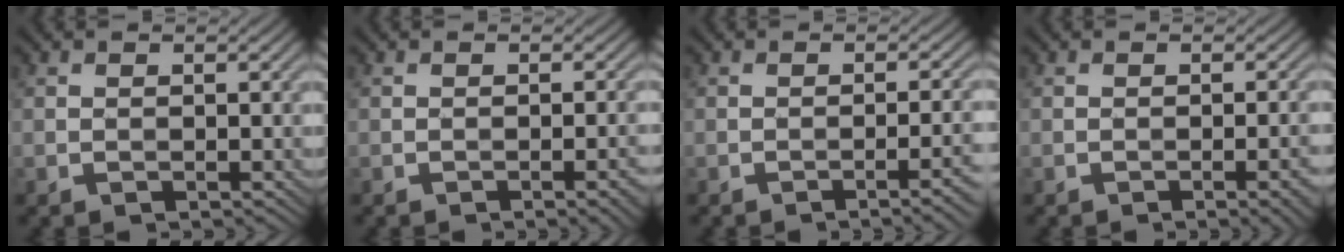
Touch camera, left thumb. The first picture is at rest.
{"total": 2.8, "force": [-1.1, 0.5, 2.5], "torque": [-0.030, 0.007, -0.019]}
{"total": 4.5, "force": [-1.9, 1.0, 4.0], "torque": [-0.046, 0.011, -0.030]}
{"total": 3.3, "force": [-1.3, 0.7, 3.0], "torque": [-0.035, 0.008, -0.020]}